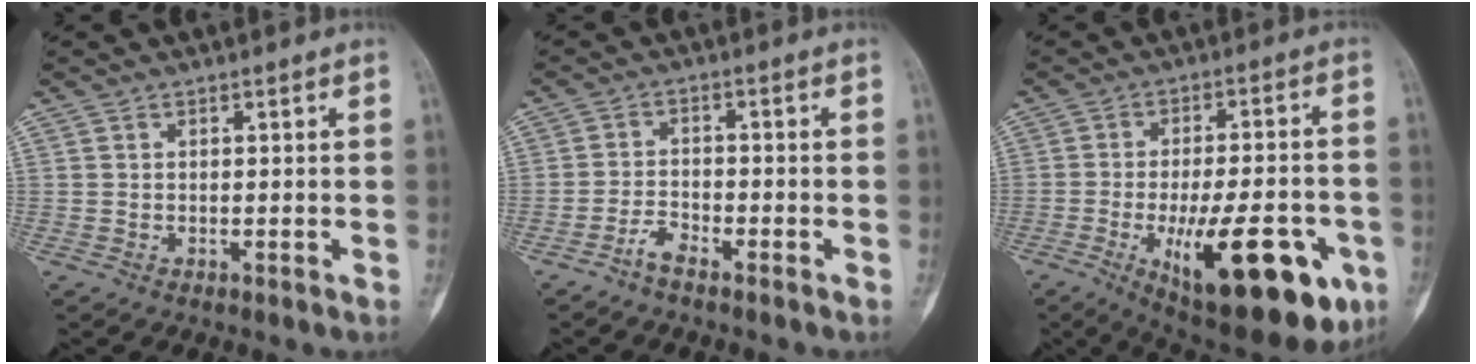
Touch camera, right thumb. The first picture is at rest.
{"total": 3.1, "force": [-2.5, 0.9, 1.5], "torque": [-0.034, 0.018, -0.053]}
{"total": 23.1, "force": [-8.6, 8.2, 19.8], "torque": [-0.244, 0.007, -0.108]}